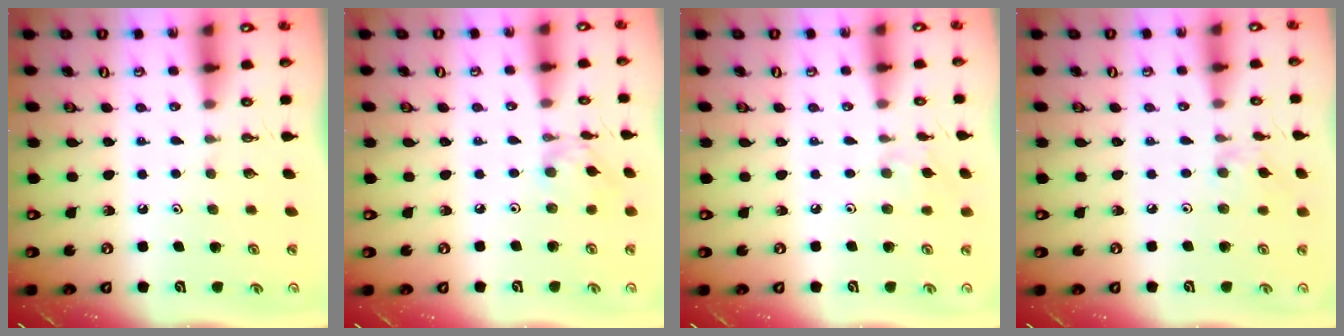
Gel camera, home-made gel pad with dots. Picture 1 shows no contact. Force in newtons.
{"total": 3.2, "press": 3.1, "slide": 0.4}
{"total": 4.1, "press": 4.1, "slide": 0.7}
{"total": 4.0, "press": 3.9, "slide": 0.4}